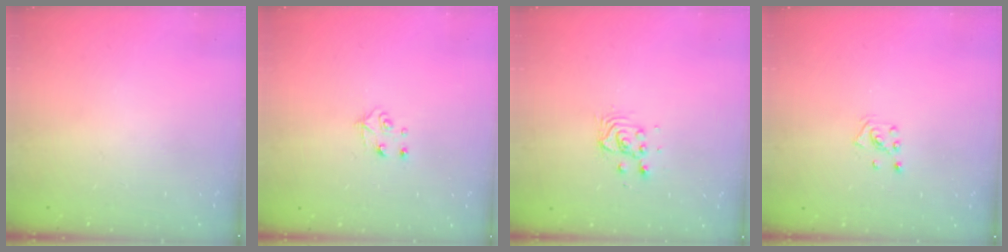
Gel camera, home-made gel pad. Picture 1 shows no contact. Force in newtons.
{"total": 4.0, "press": 3.9, "slide": 0.4}
{"total": 3.4, "press": 3.4, "slide": 0.4}
{"total": 2.2, "press": 2.2, "slide": 0.3}